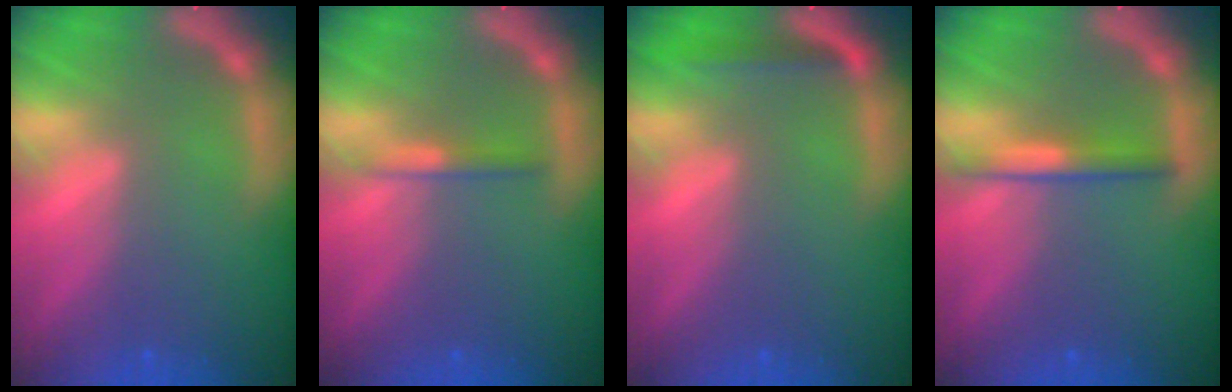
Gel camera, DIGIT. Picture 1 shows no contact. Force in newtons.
{"total": 1.4}
{"total": 1.9}
{"total": 2.5}